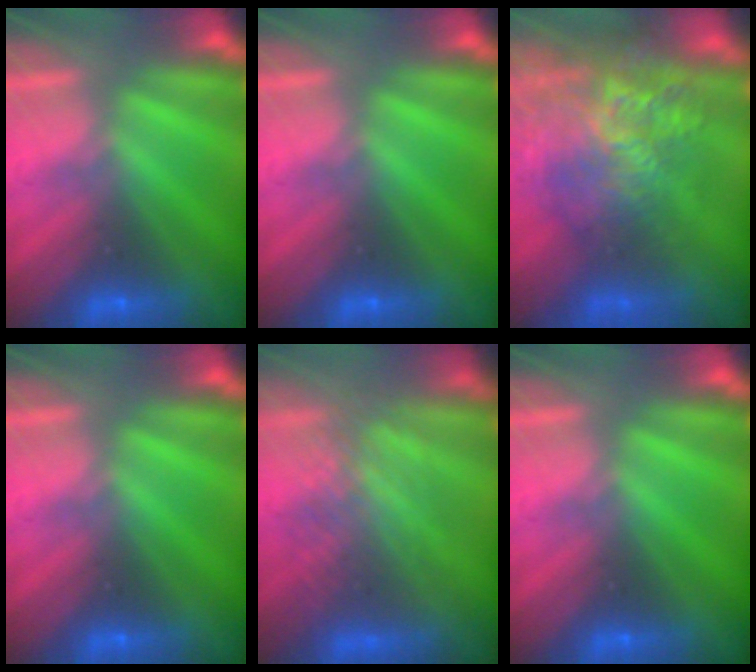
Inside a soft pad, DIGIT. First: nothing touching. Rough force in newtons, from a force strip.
{"total": 0.0}
{"total": 10.0}
{"total": 0.0}
{"total": 3.1}
{"total": 0.0}